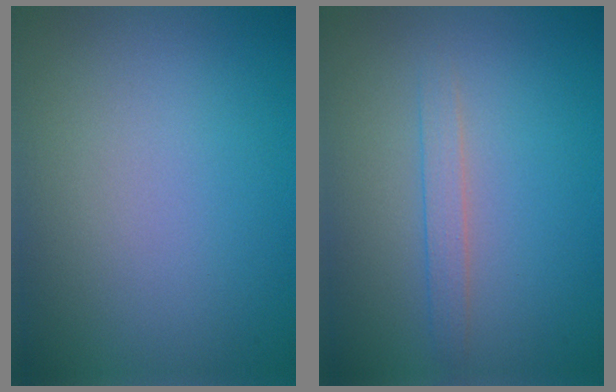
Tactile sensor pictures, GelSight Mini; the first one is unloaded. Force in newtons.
{"total": 1.5, "press": 1.4, "slide": 0.1}